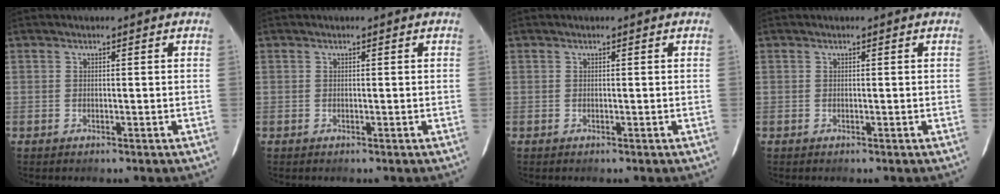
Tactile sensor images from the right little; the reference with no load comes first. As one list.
[{"total": 0.0}, {"total": 0.0}, {"total": 0.0}]